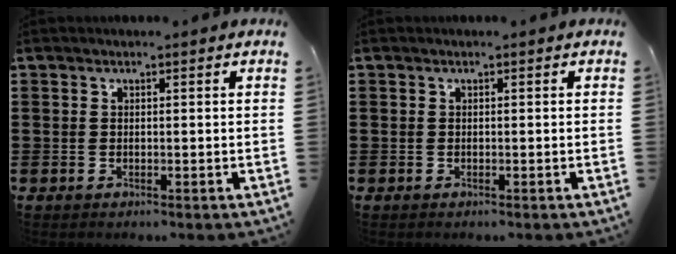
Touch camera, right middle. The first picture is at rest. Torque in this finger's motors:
{"motor_torque": [-0.91, 1.24, -0.03, -0.01]}